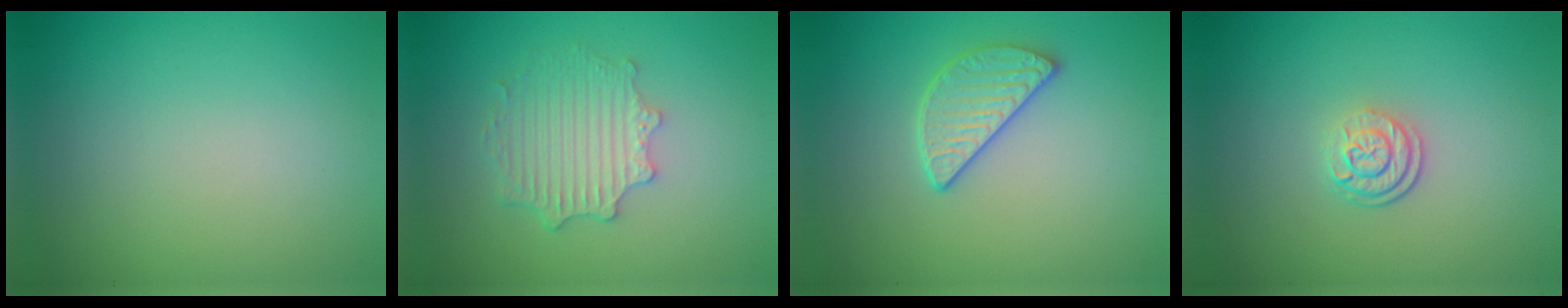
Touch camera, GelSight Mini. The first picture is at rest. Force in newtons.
{"total": 4.1, "press": 3.4, "slide": 2.3}
{"total": 2.9, "press": 2.6, "slide": 1.1}
{"total": 2.5, "press": 1.9, "slide": 1.7}